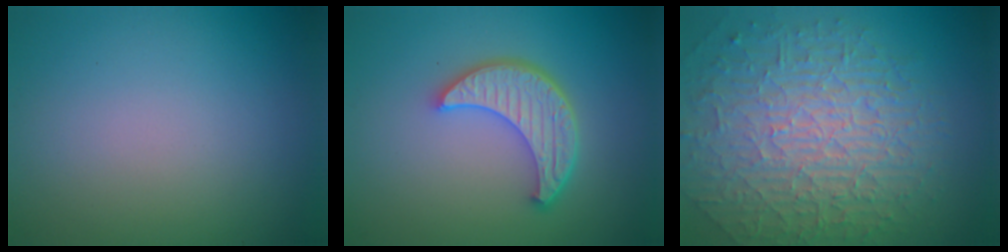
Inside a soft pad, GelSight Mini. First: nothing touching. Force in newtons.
{"total": 5.5, "press": 4.2, "slide": 3.4}
{"total": 10.1, "press": 6.5, "slide": 7.7}